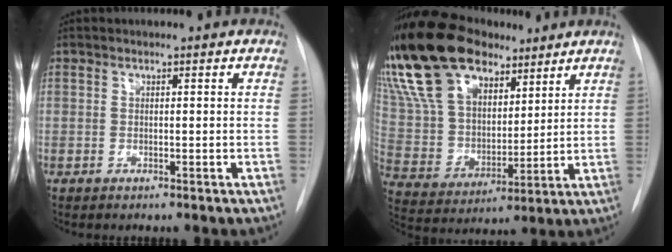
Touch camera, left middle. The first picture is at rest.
{"total": 21.9, "force": [15.0, 11.1, 11.4], "torque": [-0.262, 0.037, 0.276]}